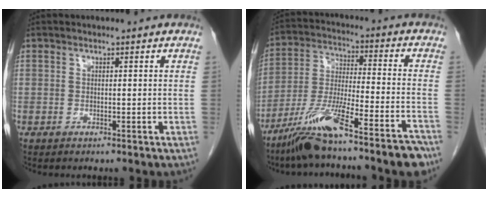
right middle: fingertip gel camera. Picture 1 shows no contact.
{"total": 16.2, "force": [-12.0, 0.3, 10.8], "torque": [-0.201, -0.020, -0.209]}